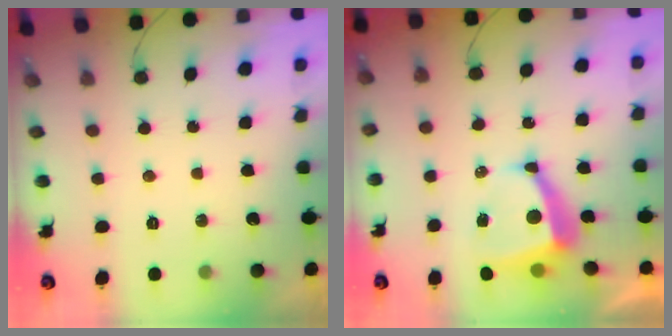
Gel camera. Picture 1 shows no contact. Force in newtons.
{"total": 8.0, "press": 8.0, "slide": 1.0}